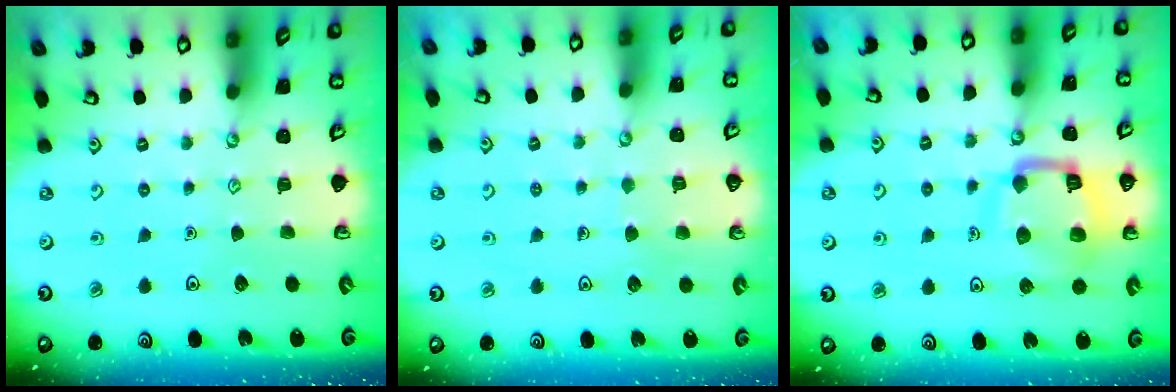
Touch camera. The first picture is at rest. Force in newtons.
{"total": 5.3, "press": 5.3, "slide": 0.4}
{"total": 15.5, "press": 15.4, "slide": 1.6}